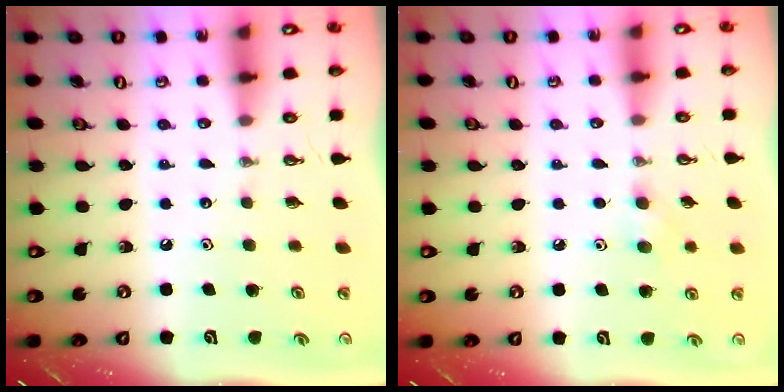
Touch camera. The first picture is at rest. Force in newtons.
{"total": 4.7, "press": 4.6, "slide": 0.9}